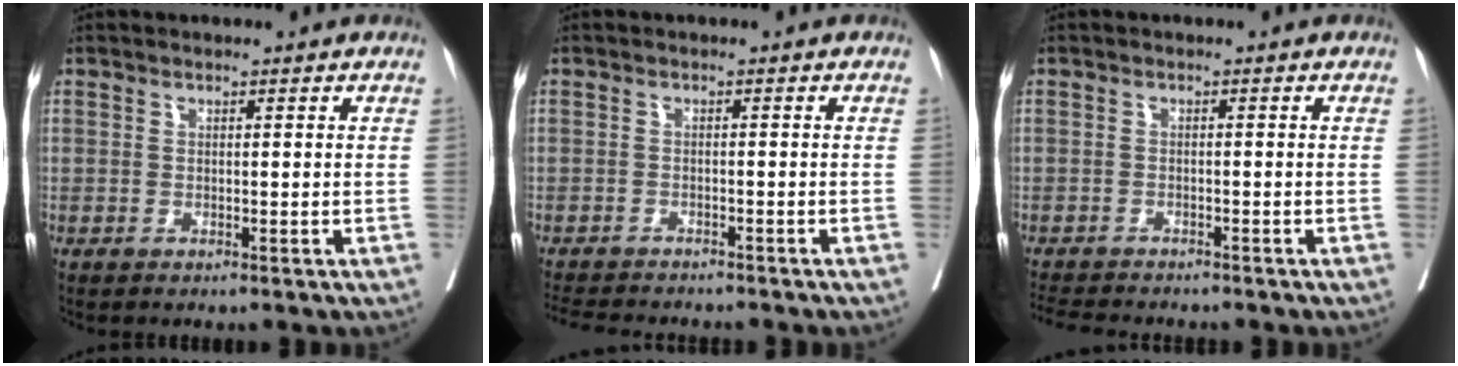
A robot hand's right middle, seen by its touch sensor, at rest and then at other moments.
{"total": 9.6, "force": [-8.8, 1.7, 3.6], "torque": [-0.054, -0.011, -0.122]}
{"total": 6.9, "force": [-6.3, 1.0, 2.5], "torque": [-0.036, -0.008, -0.097]}